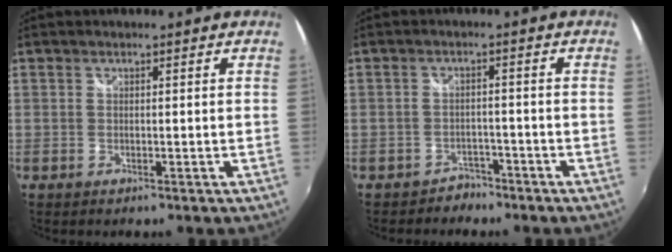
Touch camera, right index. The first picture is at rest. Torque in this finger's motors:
{"motor_torque": [0.08, -0.06, 0.08, 0.00]}